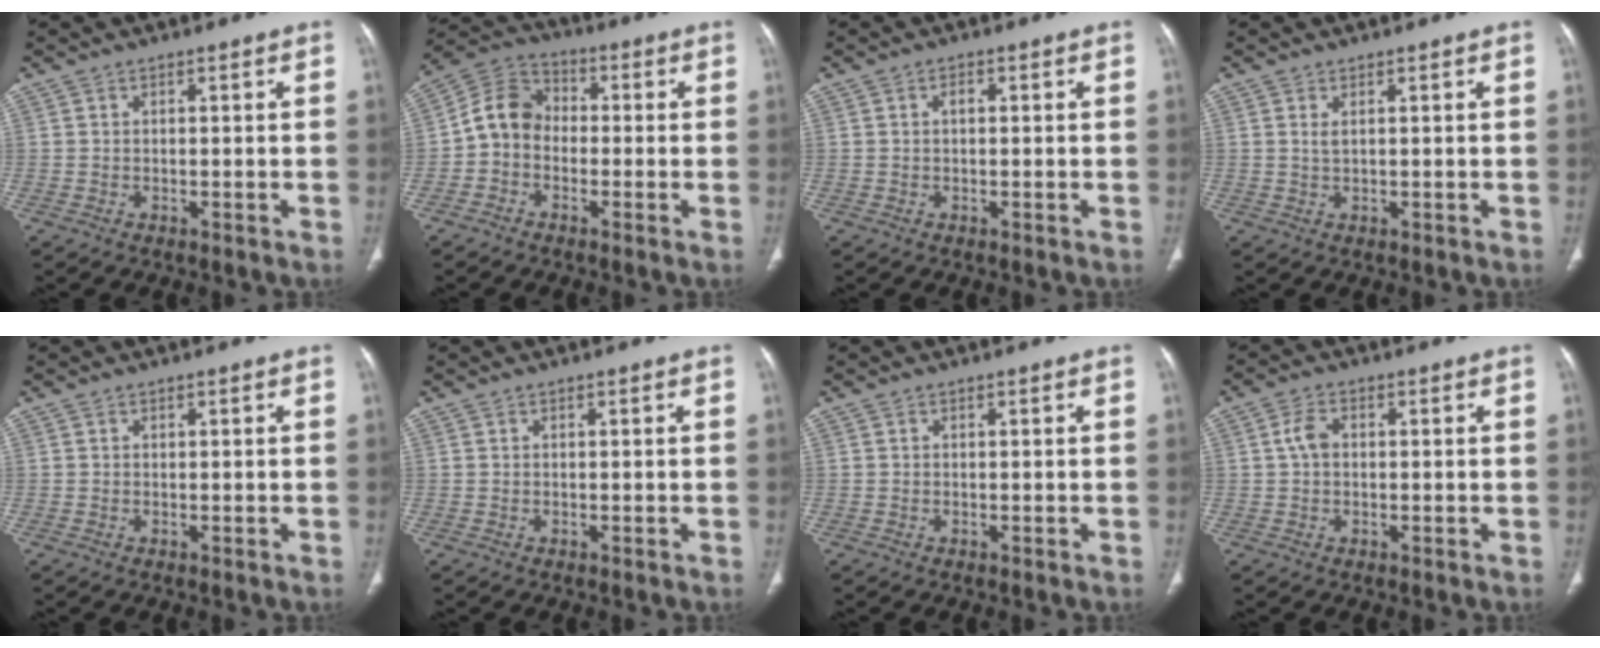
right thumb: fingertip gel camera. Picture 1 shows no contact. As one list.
[{"total": 8.0, "force": [-1.4, 6.6, 4.4], "torque": [-0.068, 0.034, -0.046]}, {"total": 1.3, "force": [0.2, 0.7, 1.0], "torque": [-0.017, 0.004, 0.000]}, {"total": 1.2, "force": [0.4, 0.4, 1.0], "torque": [-0.026, 0.001, 0.012]}, {"total": 0.0}, {"total": 0.0}, {"total": 0.0}, {"total": 3.3, "force": [0.3, 2.2, 2.4], "torque": [-0.045, 0.007, 0.001]}]